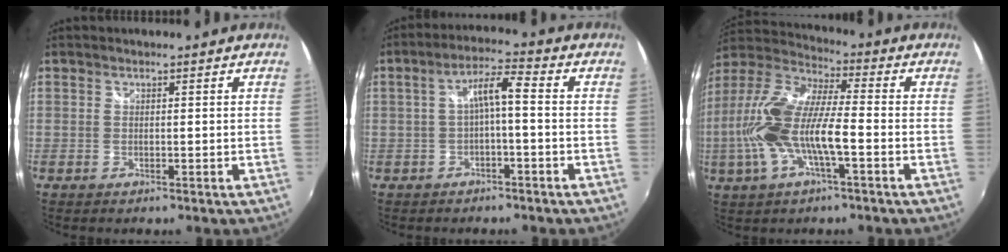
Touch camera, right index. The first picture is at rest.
{"total": 5.2, "force": [-1.2, 0.8, 5.0], "torque": [-0.101, 0.012, -0.017]}
{"total": 16.4, "force": [-3.5, 4.5, 15.4], "torque": [-0.313, -0.003, -0.069]}